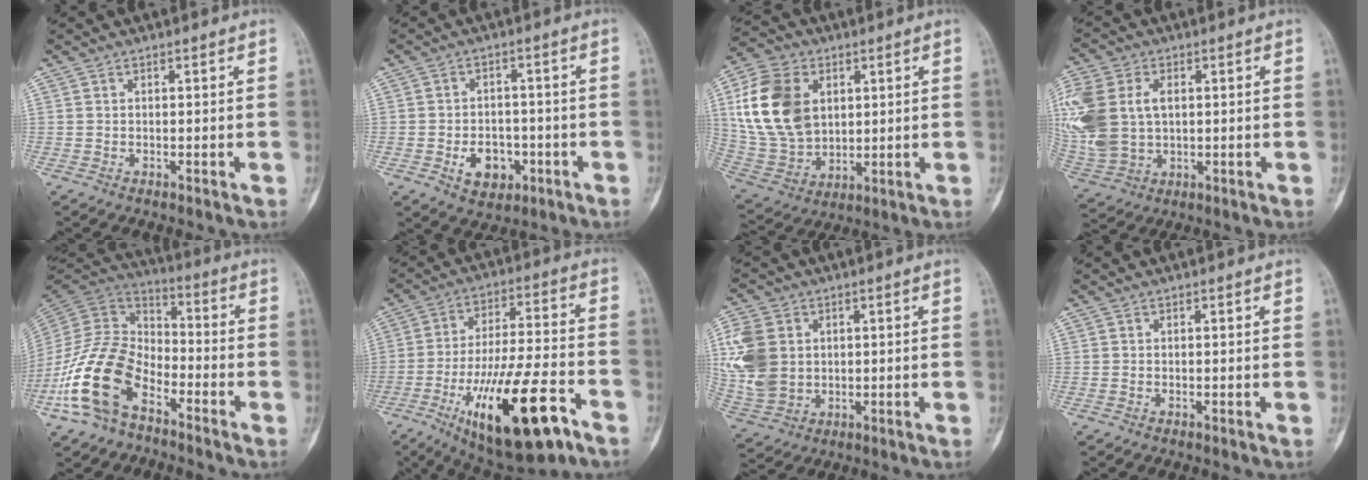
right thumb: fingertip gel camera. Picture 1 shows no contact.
{"total": 7.2, "force": [-2.5, 5.3, 4.1], "torque": [-0.035, 0.018, -0.032]}
{"total": 18.2, "force": [4.3, 13.1, 11.9], "torque": [-0.218, -0.007, 0.092]}
{"total": 19.1, "force": [2.9, 13.5, 13.2], "torque": [-0.336, 0.007, 0.067]}
{"total": 17.8, "force": [-8.8, 10.5, 11.2], "torque": [-0.214, 0.065, -0.180]}
{"total": 22.4, "force": [-10.5, 7.0, 18.4], "torque": [-0.323, 0.042, -0.164]}
{"total": 12.5, "force": [2.1, 9.6, 7.7], "torque": [-0.163, -0.002, 0.052]}
{"total": 0.0}